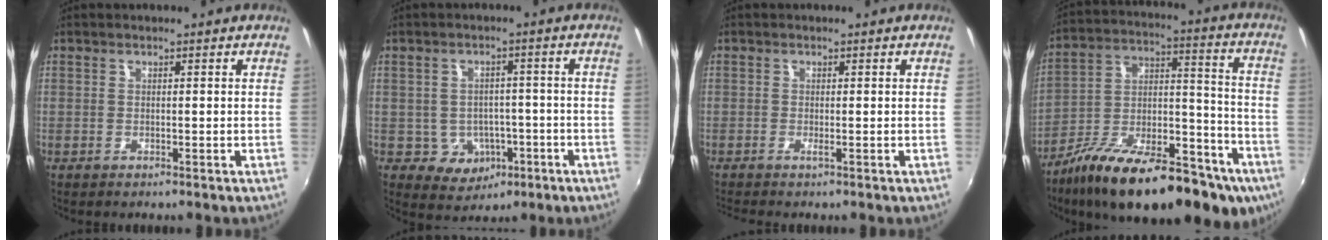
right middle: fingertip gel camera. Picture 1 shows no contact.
{"total": 7.0, "force": [-2.4, 6.2, 2.2], "torque": [-0.061, 0.011, -0.012]}
{"total": 1.0, "force": [-0.7, -0.3, 0.7], "torque": [-0.016, -0.001, -0.016]}
{"total": 29.1, "force": [-22.9, 5.4, 17.0], "torque": [-0.260, -0.057, -0.321]}